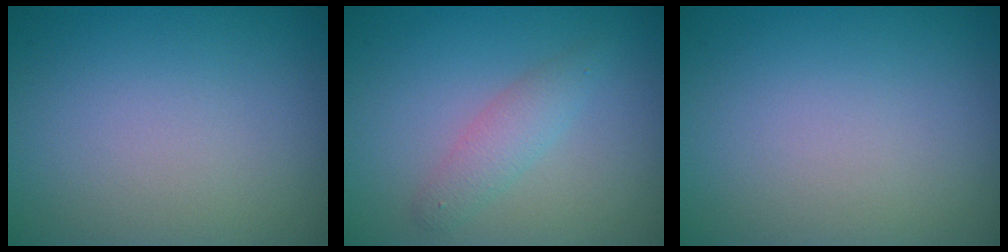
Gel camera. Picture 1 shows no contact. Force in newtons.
{"total": 1.9, "press": 1.9, "slide": 0.0}
{"total": 0.0}